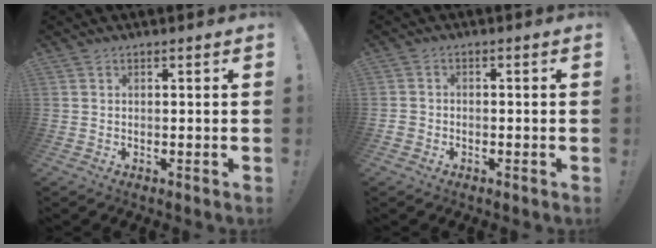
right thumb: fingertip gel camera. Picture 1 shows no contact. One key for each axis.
{"total": 2.2, "fx": -1.3, "fy": 1.7, "fz": 0.6, "tx": -0.005, "ty": 0.010, "tz": -0.023}